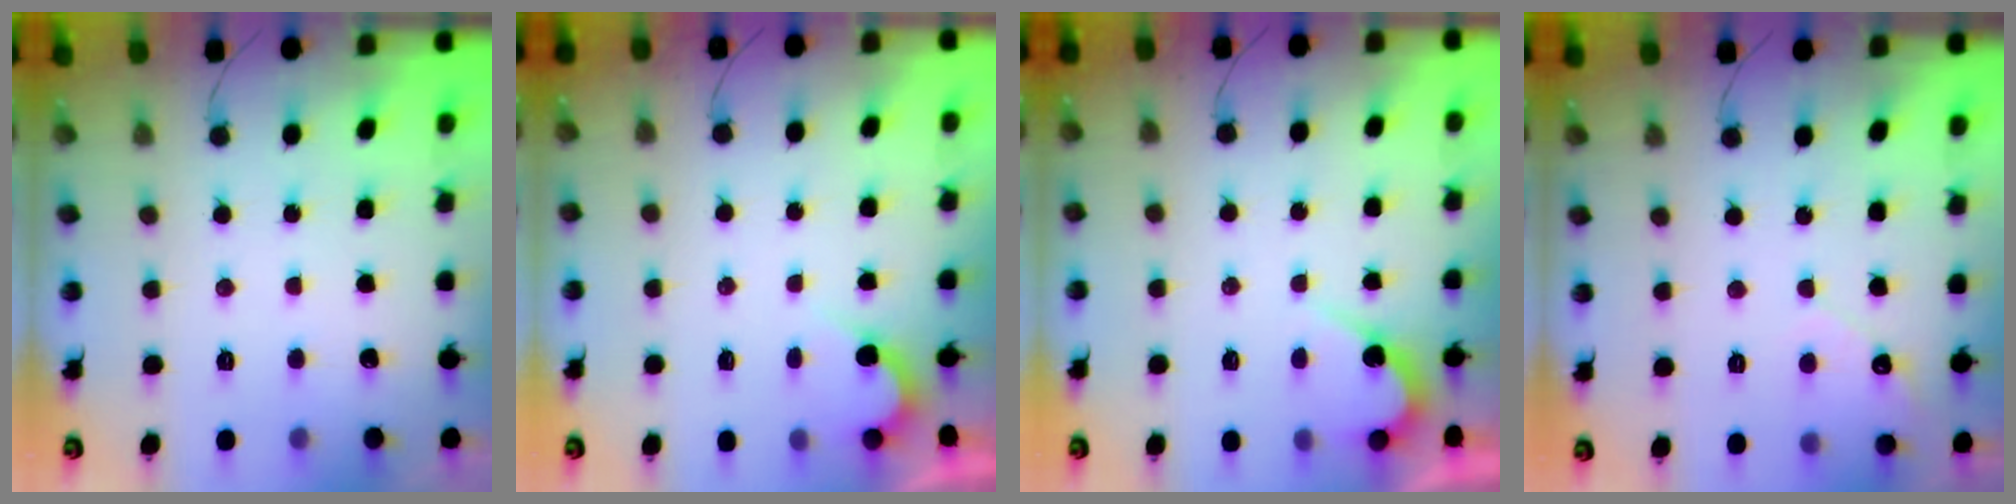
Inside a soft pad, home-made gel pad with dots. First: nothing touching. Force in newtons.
{"total": 2.1, "press": 2.1, "slide": 0.1}
{"total": 4.5, "press": 4.4, "slide": 0.2}
{"total": 2.7, "press": 2.7, "slide": 0.2}